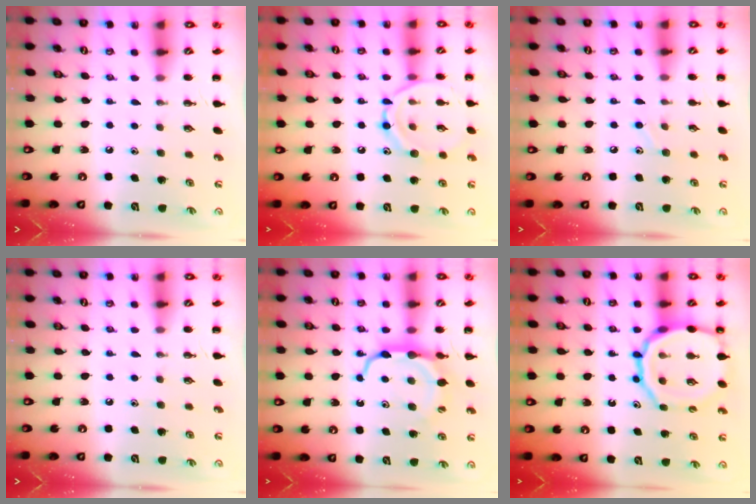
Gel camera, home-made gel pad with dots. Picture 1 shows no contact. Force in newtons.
{"total": 12.2, "press": 12.2, "slide": 0.5}
{"total": 5.1, "press": 4.8, "slide": 1.6}
{"total": 0.0}
{"total": 8.6, "press": 8.5, "slide": 1.4}
{"total": 16.7, "press": 16.6, "slide": 2.0}